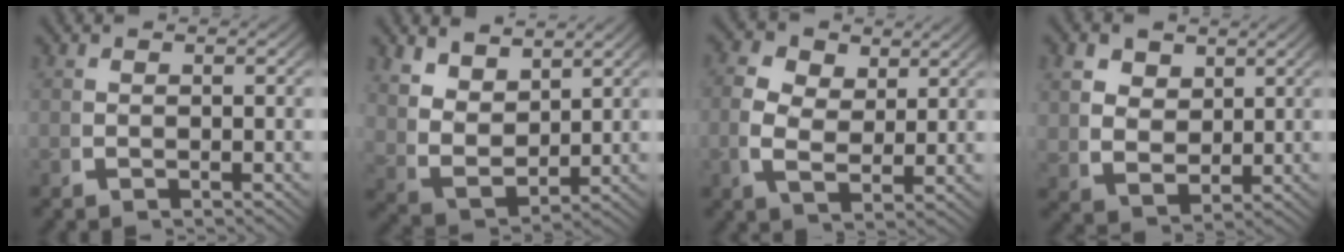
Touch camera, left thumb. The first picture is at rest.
{"total": 5.5, "force": [1.9, 3.7, 3.7], "torque": [-0.096, -0.020, 0.047]}
{"total": 4.7, "force": [1.4, 3.3, 3.0], "torque": [-0.070, -0.022, 0.033]}
{"total": 5.0, "force": [1.8, 3.7, 2.7], "torque": [-0.061, -0.024, 0.046]}